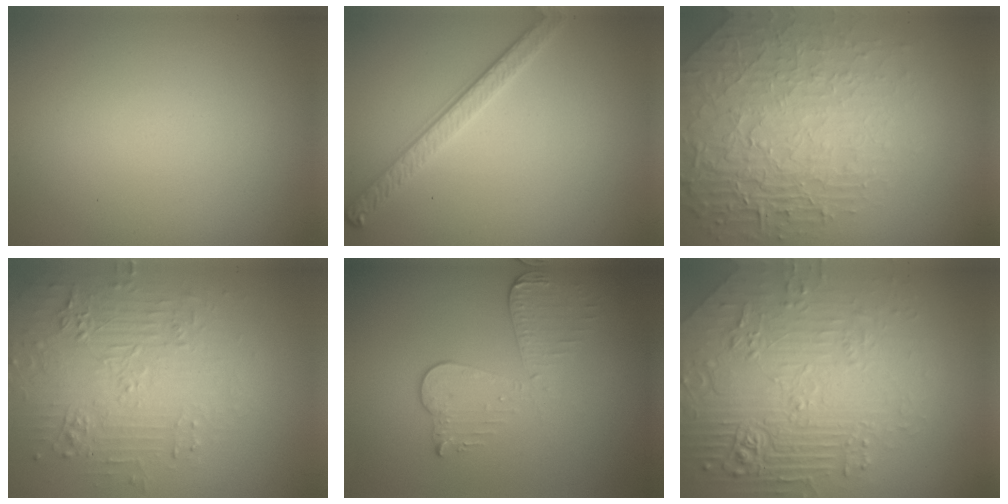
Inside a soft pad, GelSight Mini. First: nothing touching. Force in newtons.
{"total": 2.8, "press": 2.6, "slide": 1.0}
{"total": 8.3, "press": 6.0, "slide": 5.7}
{"total": 4.8, "press": 4.2, "slide": 2.4}
{"total": 3.6, "press": 3.2, "slide": 1.7}
{"total": 8.9, "press": 6.2, "slide": 6.4}